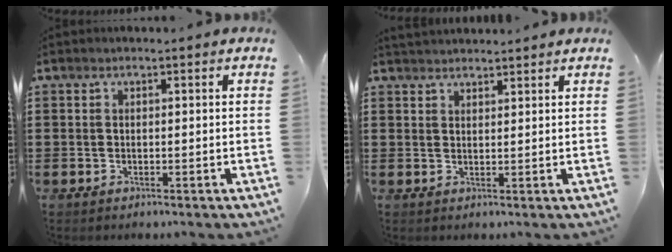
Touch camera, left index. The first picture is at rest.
{"total": 1.8, "force": [1.8, 0.2, -0.1], "torque": [-0.004, 0.002, 0.036]}